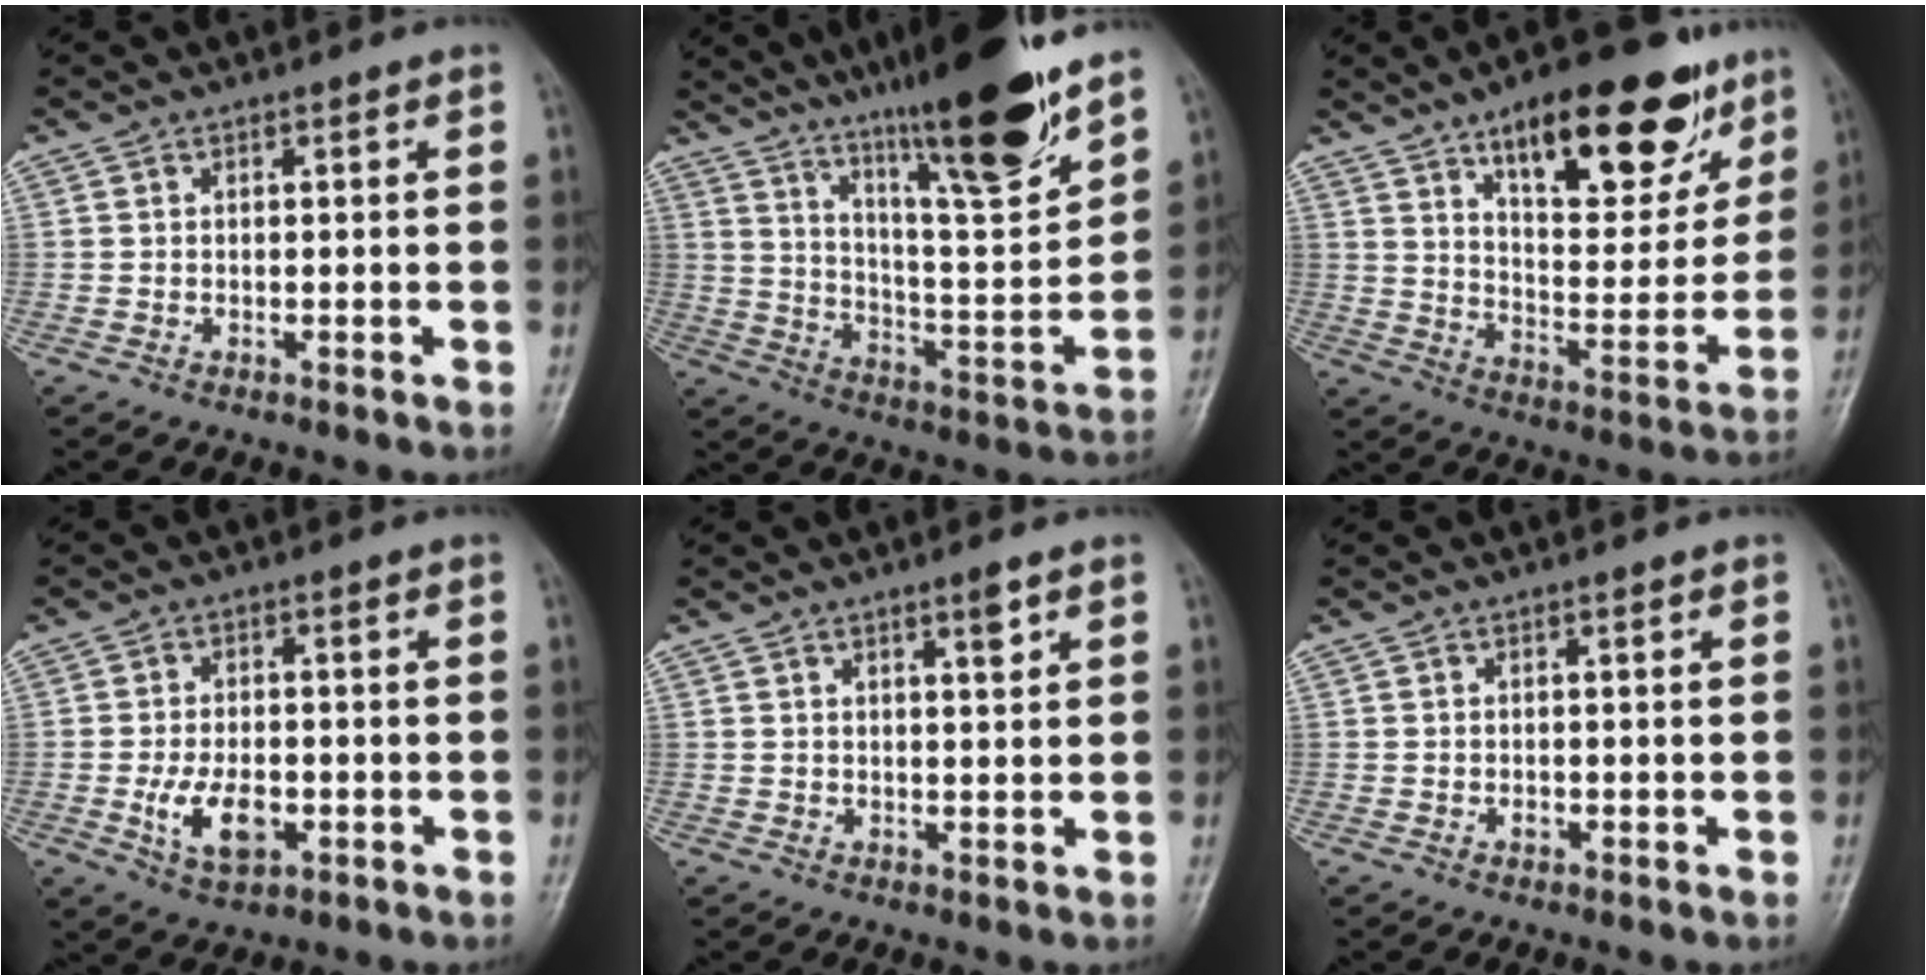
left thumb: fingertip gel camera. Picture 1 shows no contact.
{"total": 21.8, "force": [15.7, 2.4, 14.9], "torque": [-0.206, -0.082, 0.262]}
{"total": 22.6, "force": [13.4, 8.9, 15.8], "torque": [-0.181, -0.053, 0.209]}
{"total": 7.4, "force": [-1.9, 4.2, 5.8], "torque": [-0.099, 0.000, -0.028]}
{"total": 2.7, "force": [1.6, 0.4, 2.1], "torque": [-0.030, -0.010, 0.027]}
{"total": 0.7, "force": [-0.1, 0.5, 0.5], "torque": [-0.002, 0.001, -0.002]}